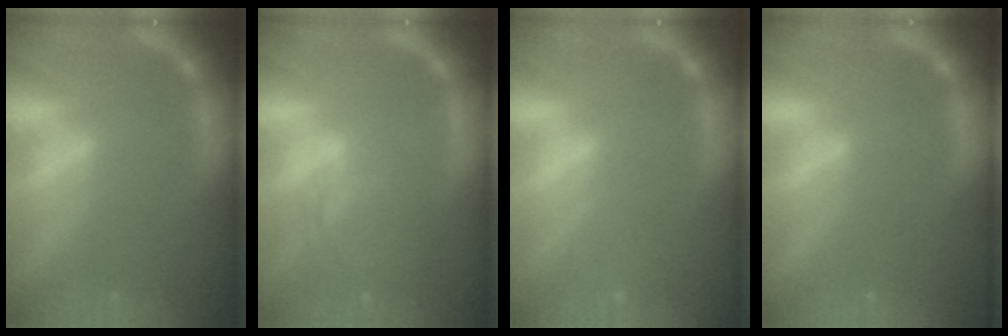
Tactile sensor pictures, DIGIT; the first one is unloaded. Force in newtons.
{"total": 5.1}
{"total": 1.9}
{"total": 0.0}